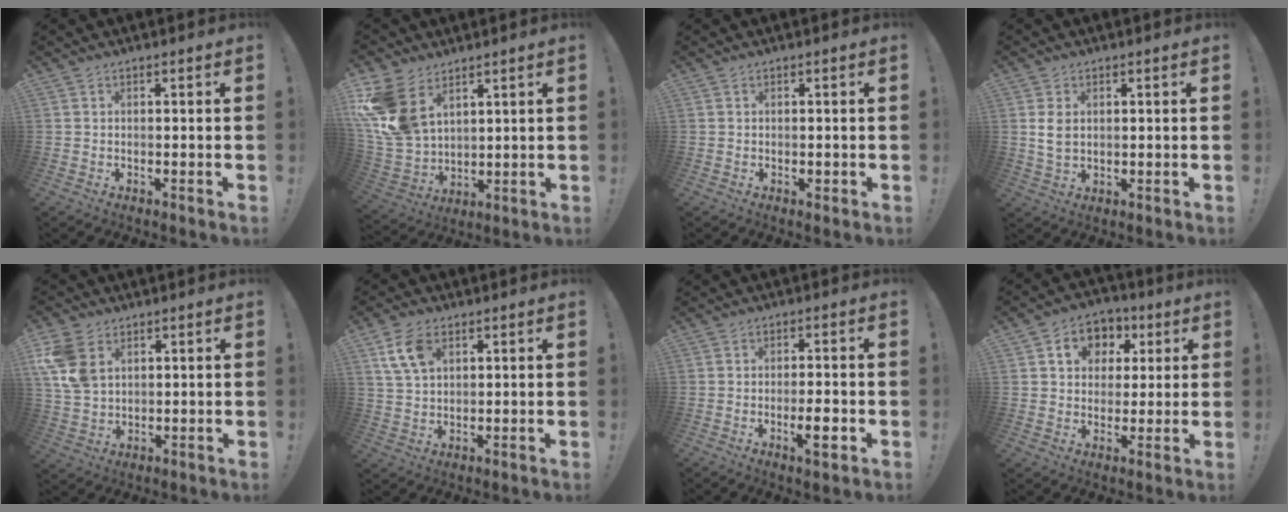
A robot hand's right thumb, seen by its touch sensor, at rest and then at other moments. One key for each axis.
{"total": 15.6, "fx": 7.2, "fy": 10.8, "fz": 8.8, "tx": -0.190, "ty": -0.038, "tz": 0.144}
{"total": 0.7, "fx": 0.0, "fy": 0.6, "fz": 0.4, "tx": -0.004, "ty": 0.001, "tz": 0.000}
{"total": 4.6, "fx": 1.1, "fy": 3.2, "fz": 3.2, "tx": -0.065, "ty": -0.001, "tz": 0.018}
{"total": 11.5, "fx": 4.6, "fy": 7.9, "fz": 6.9, "tx": -0.141, "ty": -0.008, "tz": 0.093}
{"total": 8.6, "fx": 4.0, "fy": 5.4, "fz": 5.4, "tx": -0.104, "ty": -0.004, "tz": 0.079}
{"total": 5.9, "fx": -2.1, "fy": 0.9, "fz": 5.4, "tx": -0.077, "ty": -0.001, "tz": -0.033}
{"total": 9.9, "fx": 3.2, "fy": 8.5, "fz": 4.0, "tx": -0.059, "ty": -0.004, "tz": 0.063}